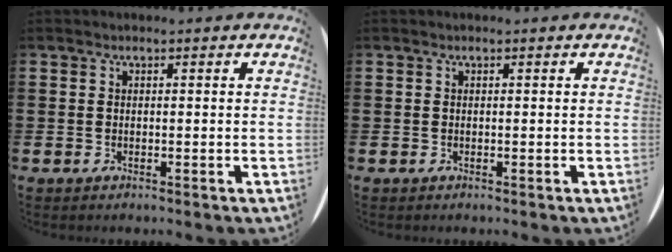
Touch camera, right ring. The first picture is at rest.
{"total": 0.0}